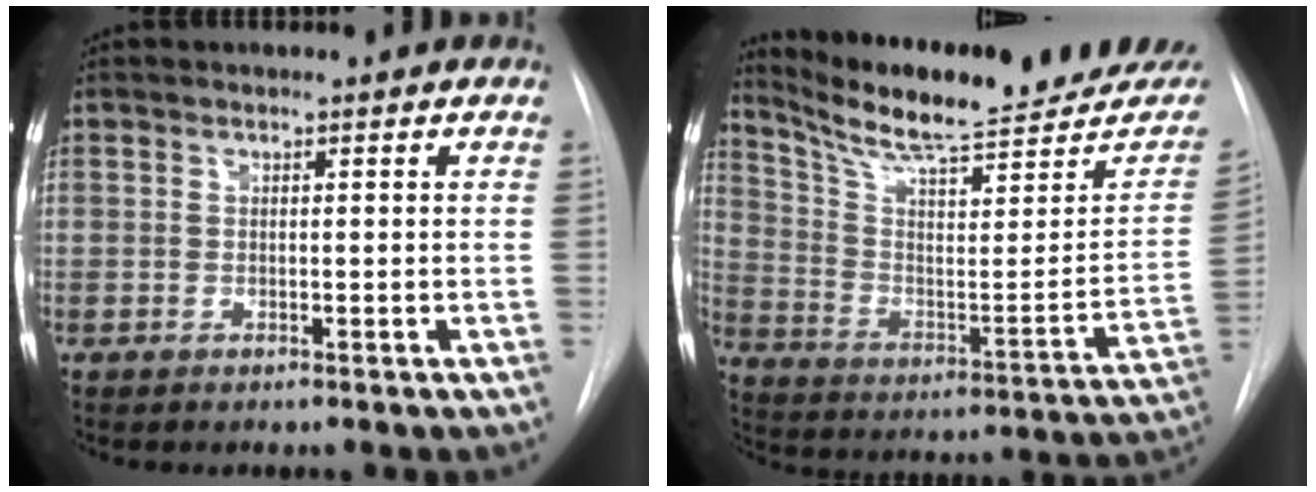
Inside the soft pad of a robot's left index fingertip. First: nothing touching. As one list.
[{"total": 23.7, "force": [20.8, 3.1, 10.9], "torque": [-0.174, -0.051, 0.300]}]